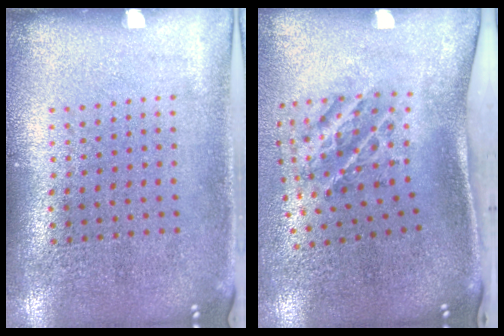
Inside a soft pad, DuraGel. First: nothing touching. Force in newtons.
{"total": 1.8, "press": 1.2, "slide": 1.3}